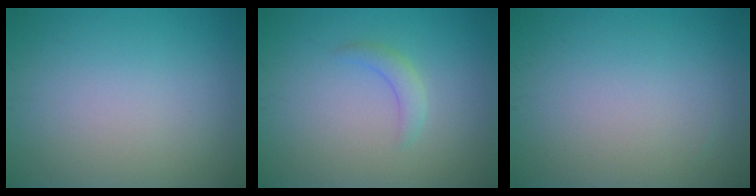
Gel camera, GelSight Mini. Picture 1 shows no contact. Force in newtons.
{"total": 1.6, "press": 1.6, "slide": 0.2}
{"total": 0.0}